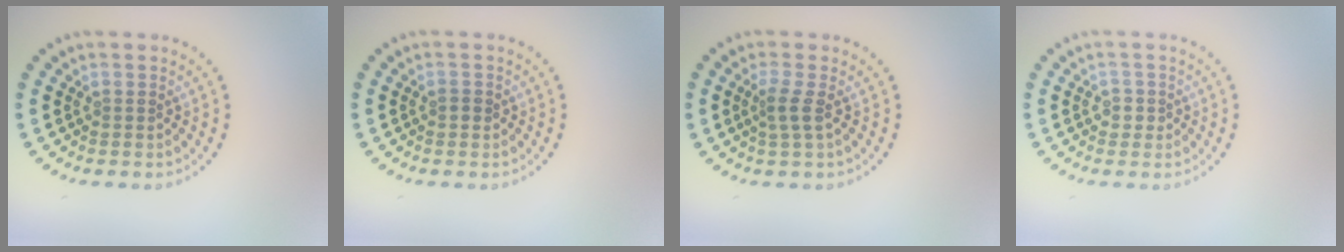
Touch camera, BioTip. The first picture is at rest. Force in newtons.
{"total": 0.7, "press": 0.7, "slide": 0.1}
{"total": 1.6, "press": 1.2, "slide": 1.0}
{"total": 1.2, "press": 1.0, "slide": 0.6}